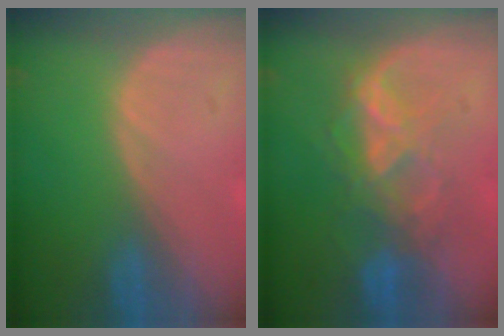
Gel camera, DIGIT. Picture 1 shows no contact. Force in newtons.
{"total": 7.3, "press": 6.8, "slide": 2.6}